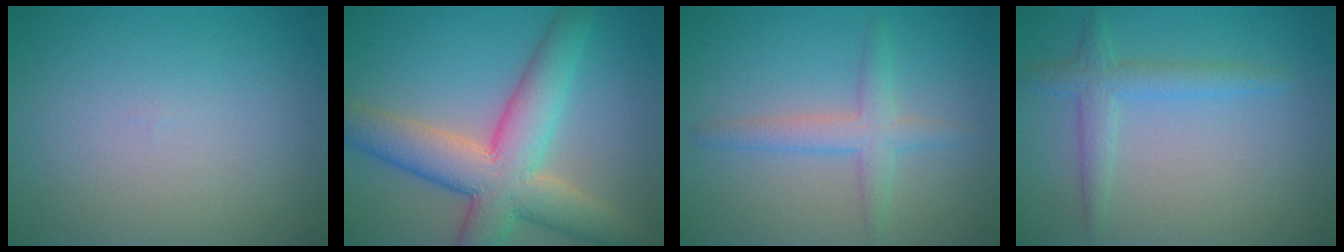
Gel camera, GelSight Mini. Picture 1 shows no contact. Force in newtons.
{"total": 9.0, "press": 9.0, "slide": 0.5}
{"total": 2.7, "press": 2.7, "slide": 0.2}
{"total": 2.6, "press": 2.6, "slide": 0.1}